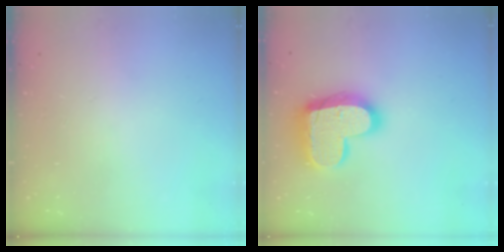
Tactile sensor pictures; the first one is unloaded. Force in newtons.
{"total": 17.7, "press": 17.7, "slide": 1.2}